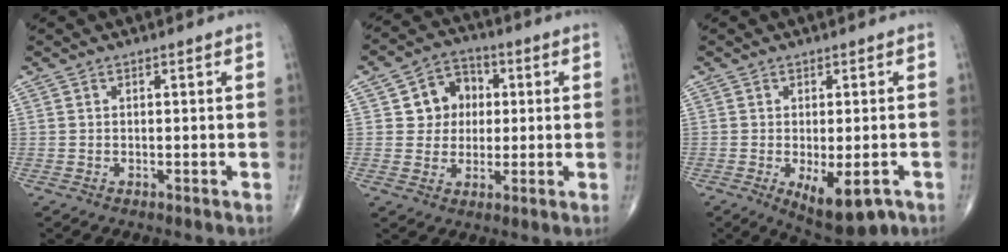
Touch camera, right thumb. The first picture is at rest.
{"total": 8.5, "force": [1.5, 7.6, 3.6], "torque": [-0.012, 0.006, 0.018]}
{"total": 9.4, "force": [-3.8, 3.9, 7.7], "torque": [-0.102, -0.008, -0.046]}